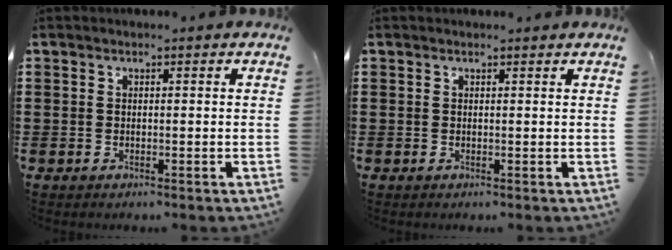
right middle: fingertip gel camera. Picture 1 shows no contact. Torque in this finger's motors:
{"motor_torque": [-0.79, -0.17, 0.00, -0.01]}